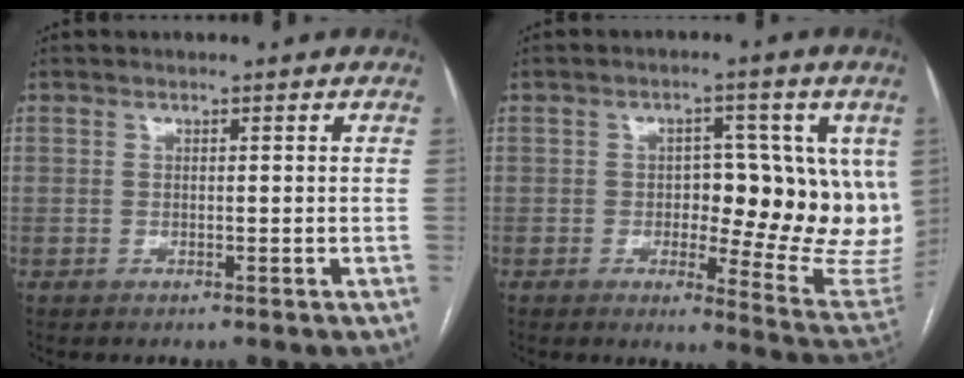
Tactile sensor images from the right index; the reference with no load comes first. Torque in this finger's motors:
{"motor_torque": [0.55, 0.25, 0.19, 0.06]}